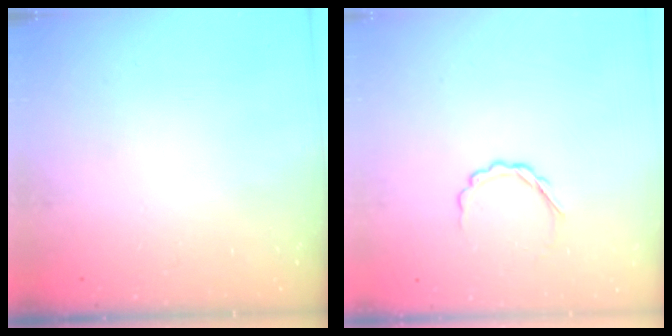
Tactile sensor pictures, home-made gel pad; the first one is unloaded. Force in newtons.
{"total": 4.2, "press": 4.0, "slide": 1.0}